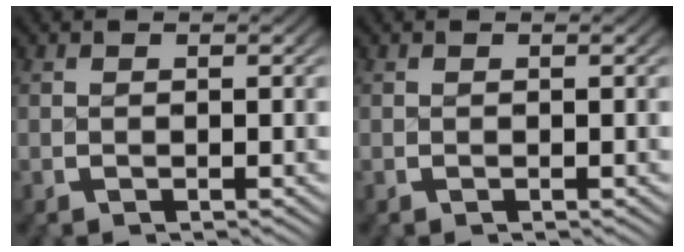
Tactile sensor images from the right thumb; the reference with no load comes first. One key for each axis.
{"total": 0.0}